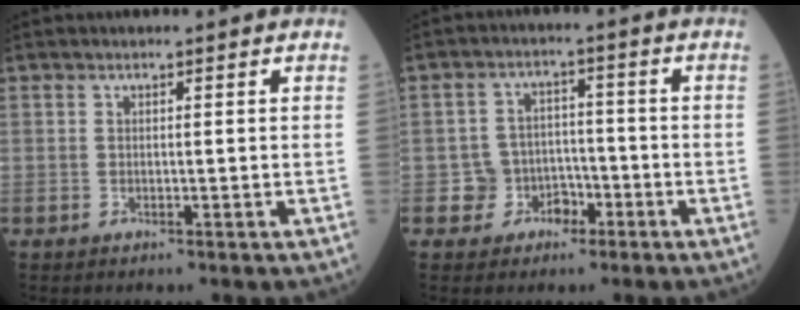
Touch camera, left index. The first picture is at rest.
{"total": 4.8, "force": [-2.1, 4.3, 0.5], "torque": [0.001, 0.016, -0.032]}